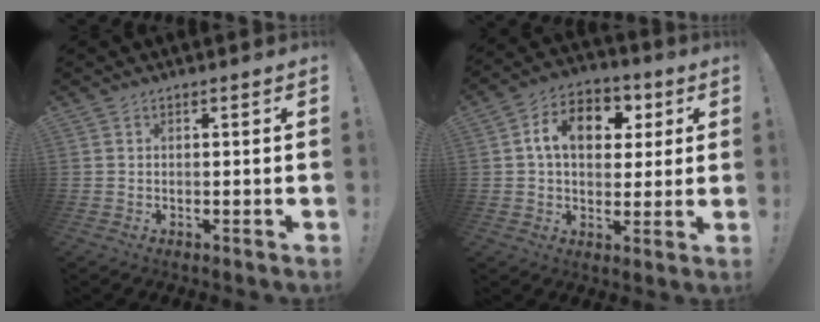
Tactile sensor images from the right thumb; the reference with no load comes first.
{"total": 13.0, "force": [3.4, 9.3, 8.3], "torque": [-0.116, 0.000, 0.062]}